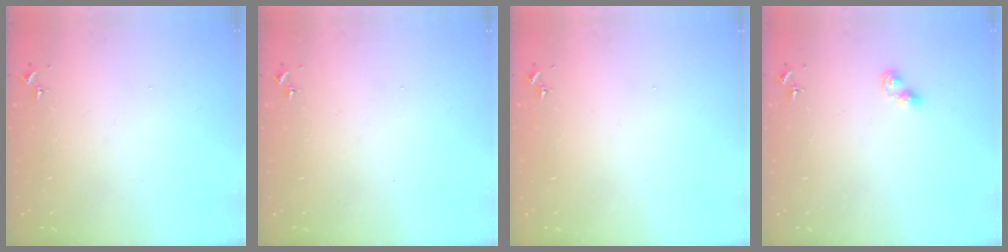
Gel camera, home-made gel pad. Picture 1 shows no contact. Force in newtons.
{"total": 0.0}
{"total": 0.0}
{"total": 4.2, "press": 4.2, "slide": 0.5}